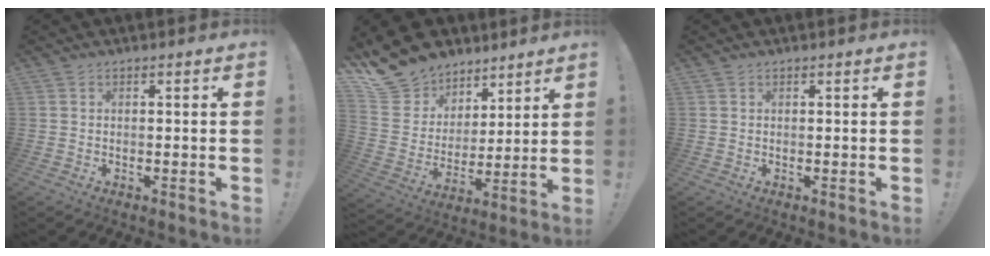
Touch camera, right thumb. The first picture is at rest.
{"total": 15.0, "force": [11.1, 9.7, 2.6], "torque": [-0.058, -0.086, 0.226]}
{"total": 0.0}